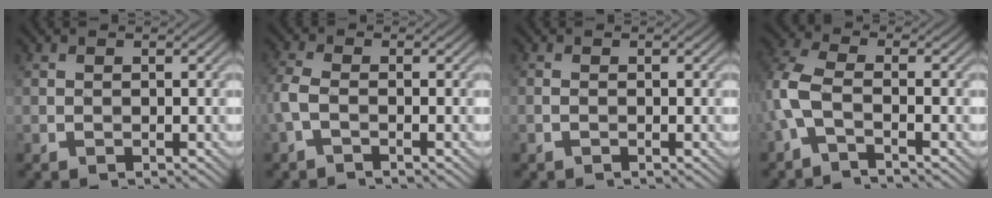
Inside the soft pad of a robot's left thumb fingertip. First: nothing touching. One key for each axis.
{"total": 2.8, "fx": -1.2, "fy": 0.9, "fz": 2.4, "tx": -0.067, "ty": 0.002, "tz": -0.035}
{"total": 0.5, "fx": -0.4, "fy": 0.0, "fz": 0.4, "tx": -0.012, "ty": 0.001, "tz": -0.008}
{"total": 5.1, "fx": -1.8, "fy": 1.7, "fz": 4.4, "tx": -0.113, "ty": 0.004, "tz": -0.053}